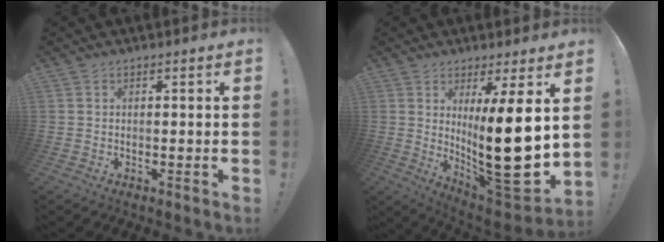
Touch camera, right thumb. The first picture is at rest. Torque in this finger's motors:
{"motor_torque": [0.59, 0.73, 1.39, 0.96, 0.19]}